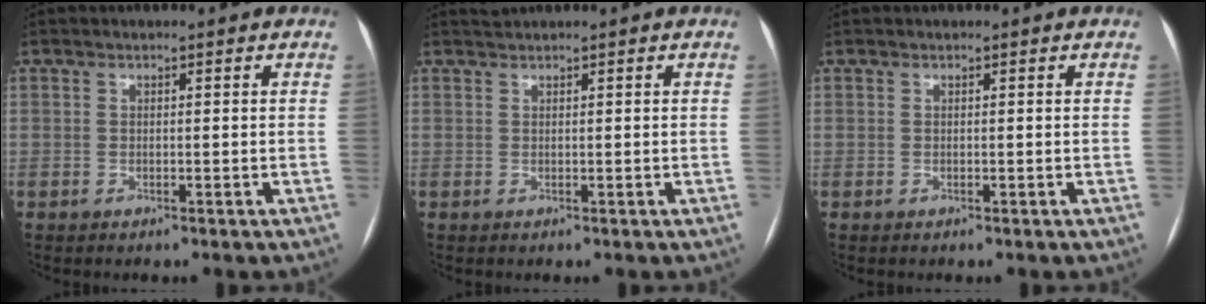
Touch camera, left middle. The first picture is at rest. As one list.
[{"total": 0.7, "force": [0.6, -0.3, -0.2], "torque": [-0.004, 0.007, 0.017]}, {"total": 0.0}]